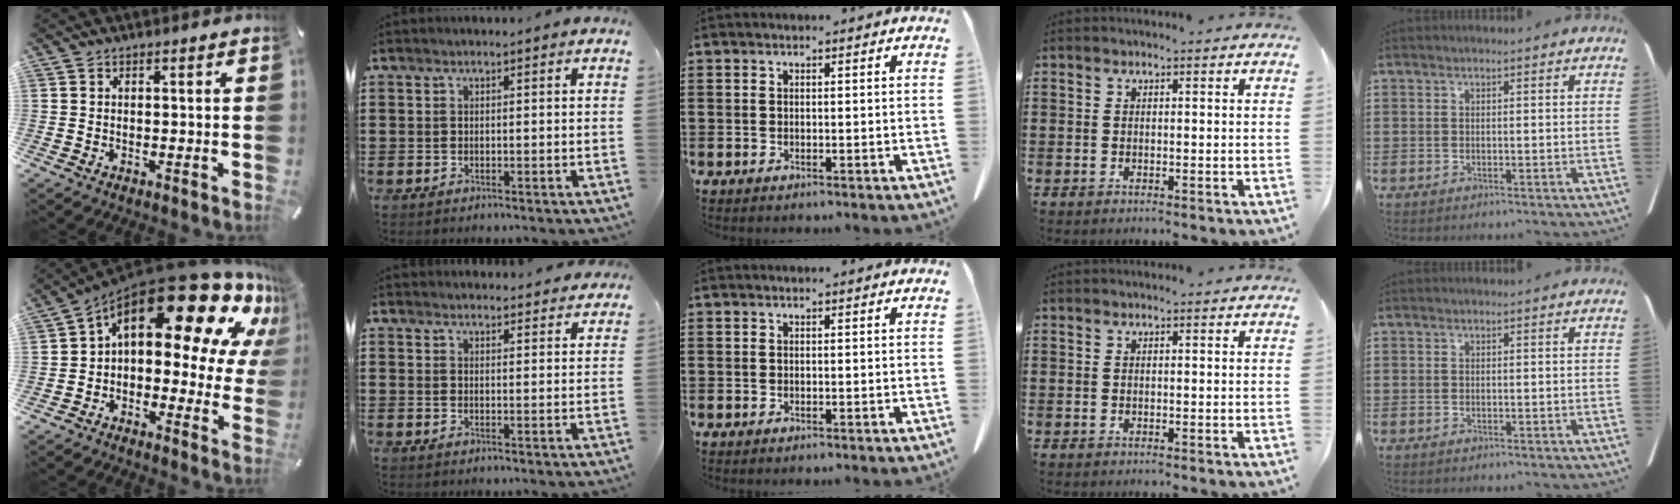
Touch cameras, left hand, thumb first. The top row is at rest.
{"thumb": {"total": 23.2, "force": [11.8, 11.0, 16.7], "torque": [-0.260, -0.093, 0.200]}, "index": {"total": 2.9, "force": [2.9, 0.1, -0.1], "torque": [0.001, -0.014, 0.054]}}